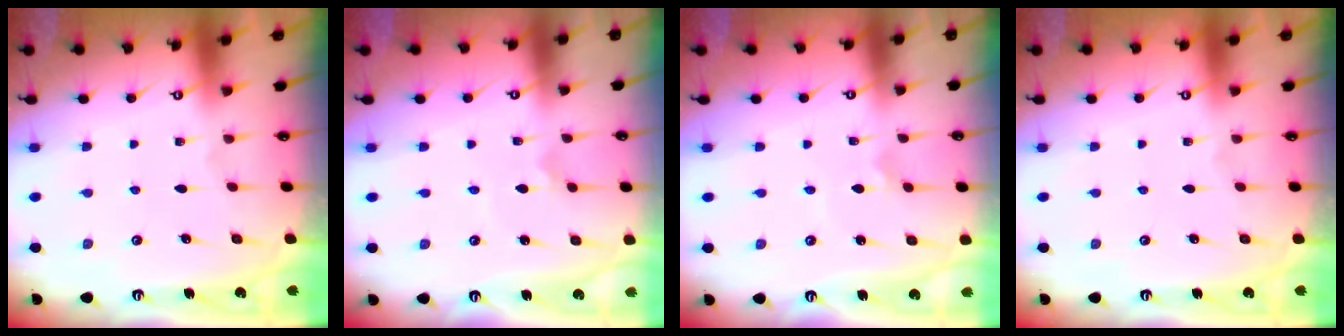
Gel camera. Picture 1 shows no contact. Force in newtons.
{"total": 1.8, "press": 1.7, "slide": 0.4}
{"total": 1.1, "press": 1.0, "slide": 0.4}
{"total": 0.0}